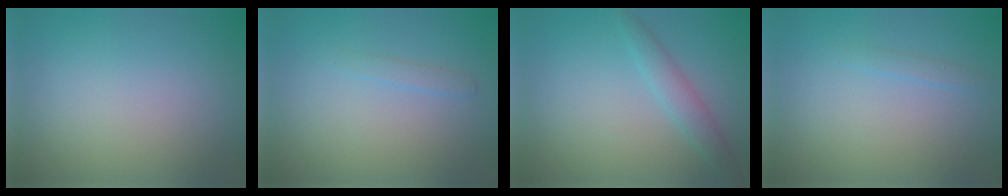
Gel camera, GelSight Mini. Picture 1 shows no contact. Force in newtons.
{"total": 0.8, "press": 0.8, "slide": 0.0}
{"total": 2.2, "press": 2.2, "slide": 0.1}
{"total": 0.7, "press": 0.7, "slide": 0.0}